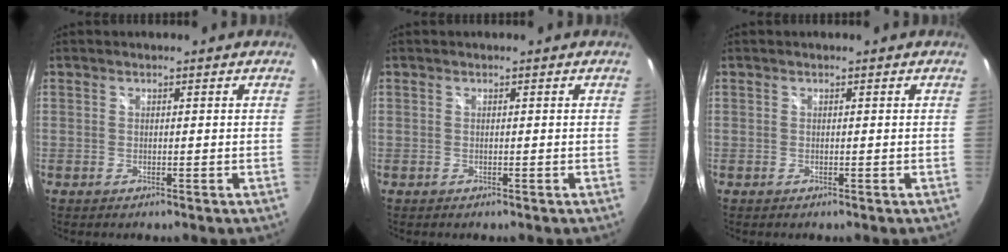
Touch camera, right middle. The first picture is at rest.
{"total": 0.0}
{"total": 0.0}